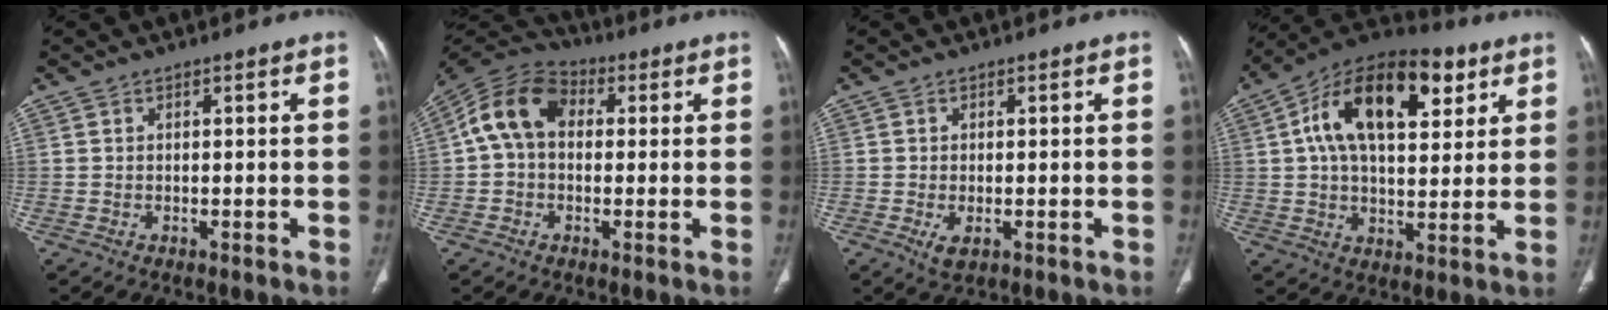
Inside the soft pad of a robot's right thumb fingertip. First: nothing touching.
{"total": 11.3, "force": [1.2, 8.2, 7.6], "torque": [-0.133, 0.034, 0.008]}
{"total": 2.6, "force": [-0.8, 1.2, 2.1], "torque": [-0.042, -0.005, -0.010]}
{"total": 21.6, "force": [7.5, 11.5, 16.7], "torque": [-0.249, 0.009, 0.114]}